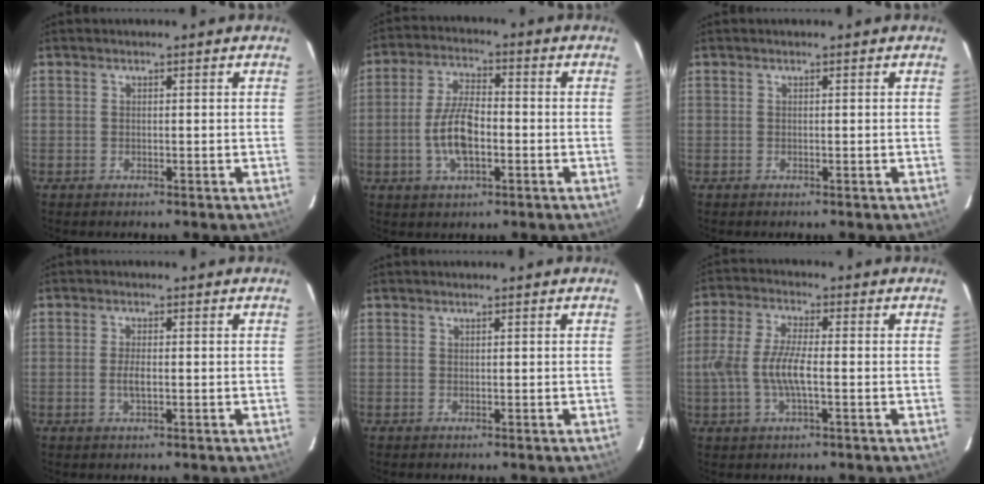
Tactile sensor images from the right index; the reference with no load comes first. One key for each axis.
{"total": 9.3, "fx": -2.2, "fy": 3.9, "fz": 8.1, "tx": -0.166, "ty": 0.005, "tz": -0.040}
{"total": 0.0}
{"total": 2.5, "fx": -0.4, "fy": 0.7, "fz": 2.4, "tx": -0.048, "ty": -0.003, "tz": -0.007}
{"total": 0.0}
{"total": 8.3, "fx": -1.4, "fy": 2.5, "fz": 7.8, "tx": -0.164, "ty": 0.002, "tz": -0.030}